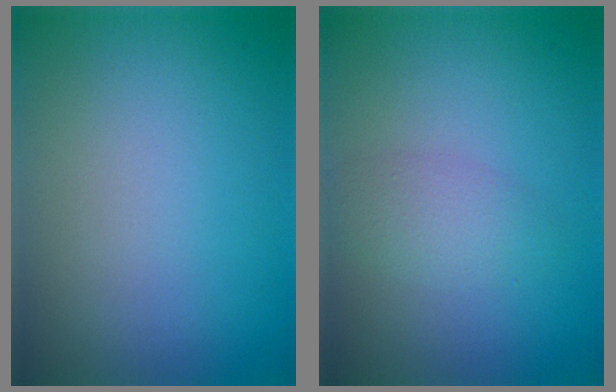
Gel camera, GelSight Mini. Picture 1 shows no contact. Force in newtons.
{"total": 2.2, "press": 2.2, "slide": 0.1}